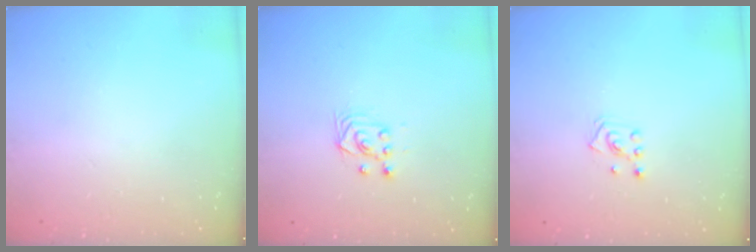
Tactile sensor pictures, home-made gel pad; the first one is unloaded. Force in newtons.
{"total": 3.6, "press": 3.3, "slide": 1.5}
{"total": 2.8, "press": 2.7, "slide": 0.7}